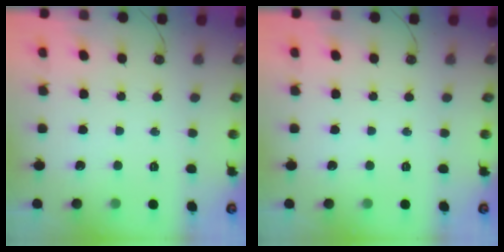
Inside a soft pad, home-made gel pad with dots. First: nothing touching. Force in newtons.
{"total": 0.0}